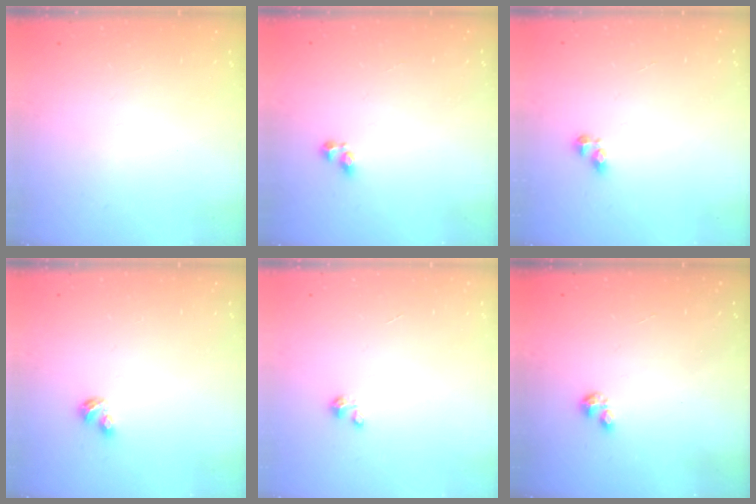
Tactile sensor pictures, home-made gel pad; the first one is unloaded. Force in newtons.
{"total": 3.1, "press": 3.1, "slide": 0.3}
{"total": 3.2, "press": 3.2, "slide": 0.4}
{"total": 3.1, "press": 3.0, "slide": 0.5}
{"total": 1.2, "press": 1.1, "slide": 0.1}
{"total": 0.7, "press": 0.6, "slide": 0.2}